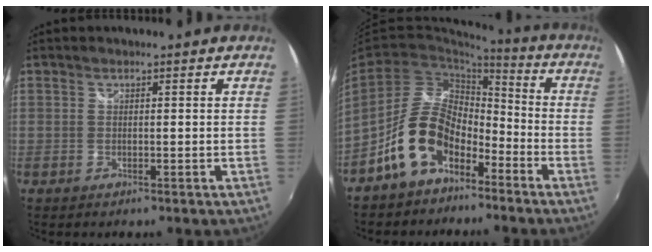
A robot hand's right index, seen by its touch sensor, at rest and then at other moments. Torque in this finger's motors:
{"motor_torque": [0.69, -0.42, 0.26, -0.02]}